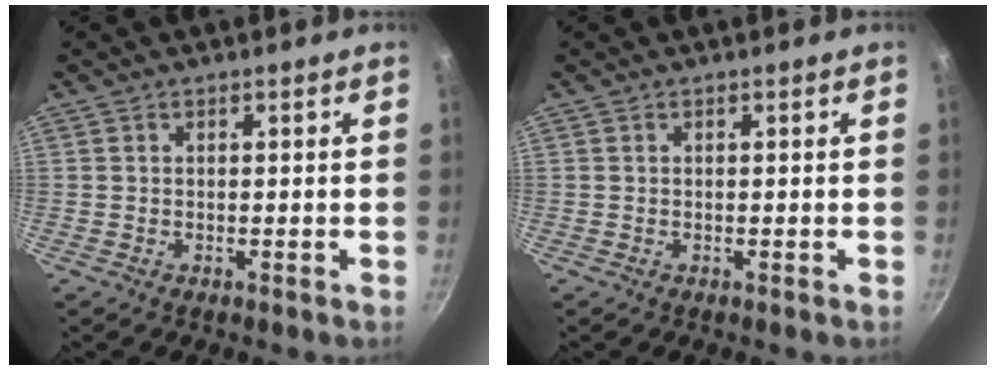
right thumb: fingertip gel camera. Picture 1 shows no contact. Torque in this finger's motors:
{"motor_torque": [0.00, 0.00, 0.00, 0.00, 0.01]}